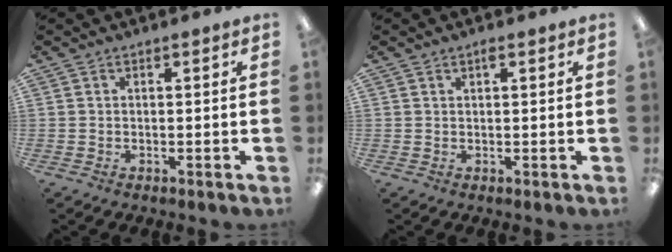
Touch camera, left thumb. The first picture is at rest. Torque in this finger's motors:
{"motor_torque": [-0.06, 0.02, 0.11, 0.02, -0.01]}